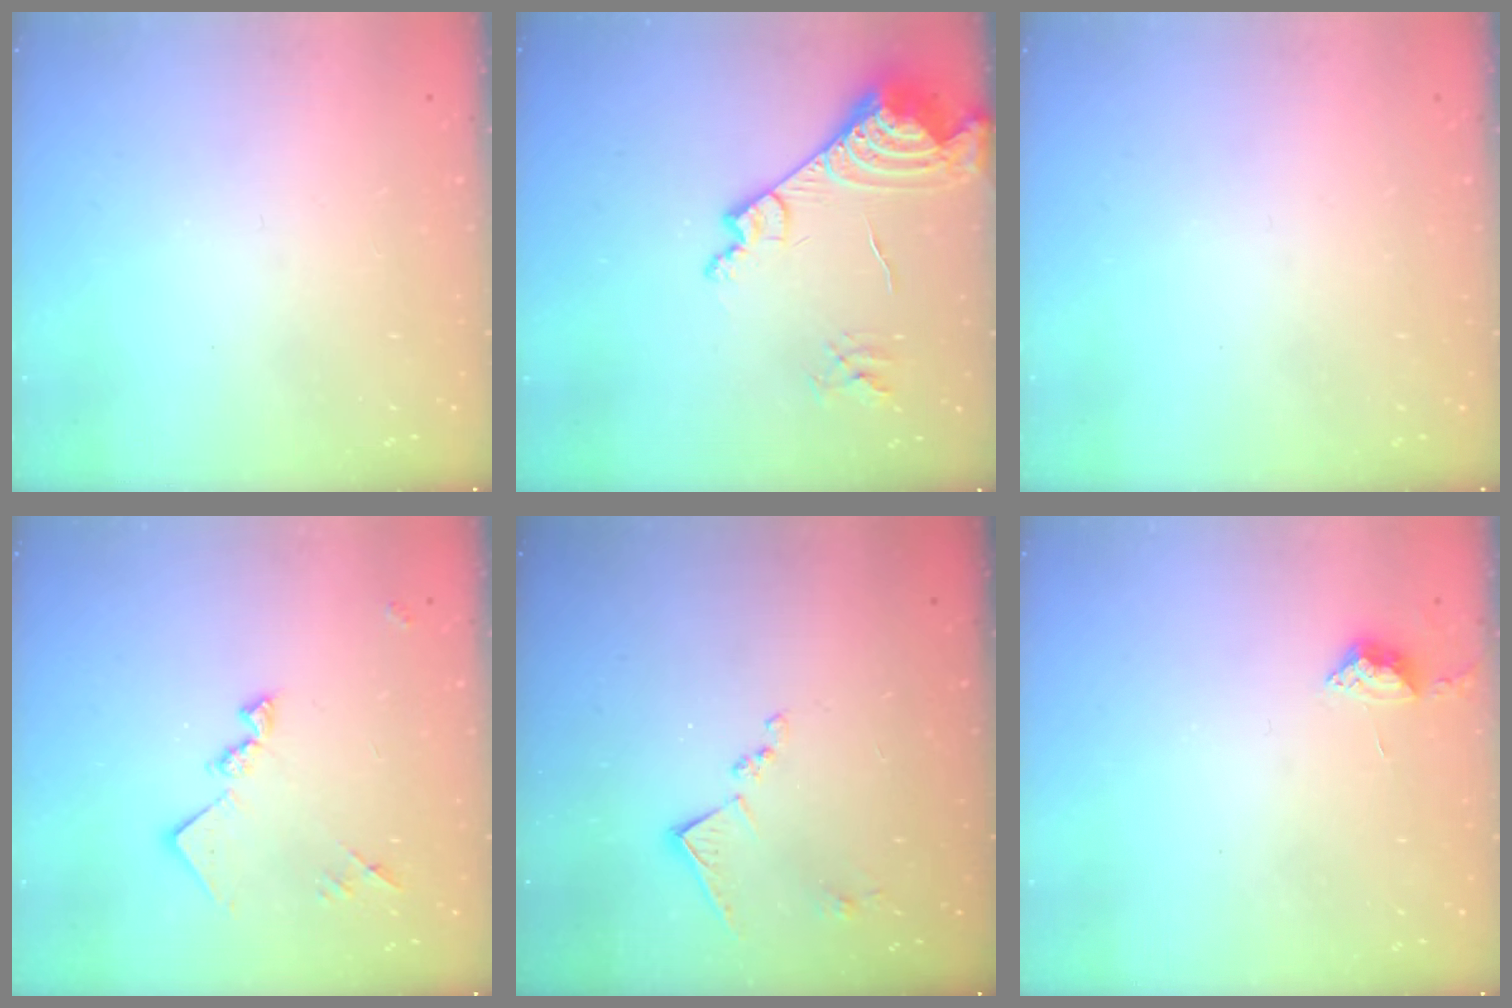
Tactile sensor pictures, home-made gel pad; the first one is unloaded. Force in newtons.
{"total": 16.3, "press": 16.2, "slide": 2.4}
{"total": 0.0}
{"total": 11.9, "press": 11.9, "slide": 0.6}
{"total": 10.2, "press": 10.1, "slide": 0.6}
{"total": 3.7, "press": 3.7, "slide": 0.5}